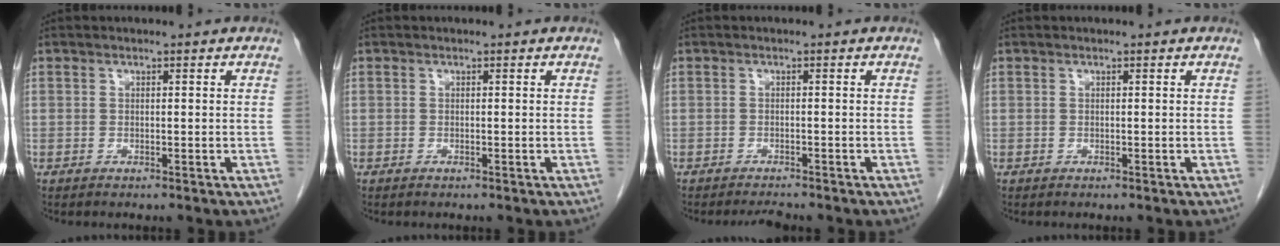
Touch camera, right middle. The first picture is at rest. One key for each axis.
{"total": 0.0}
{"total": 1.7, "fx": -1.6, "fy": 0.0, "fz": 0.3, "tx": -0.012, "ty": -0.009, "tz": -0.023}
{"total": 0.0}